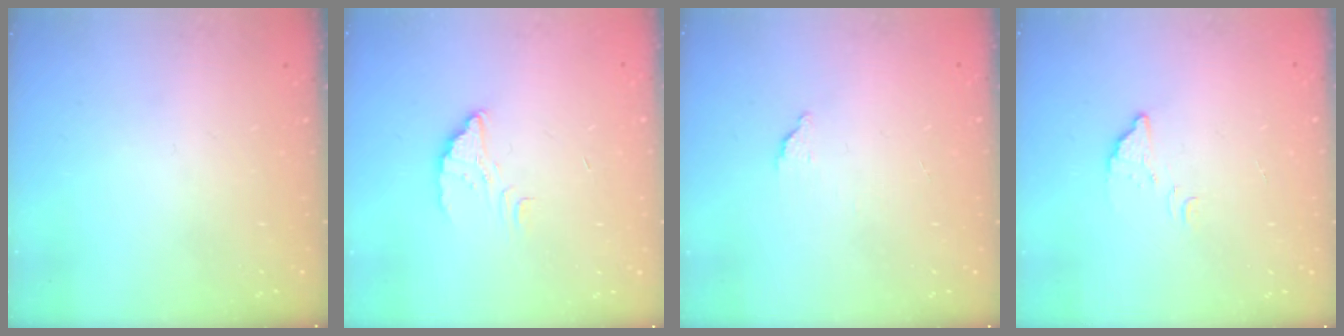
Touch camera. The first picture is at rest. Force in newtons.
{"total": 2.2, "press": 2.2, "slide": 0.1}
{"total": 2.0, "press": 2.0, "slide": 0.1}
{"total": 4.2, "press": 4.1, "slide": 0.3}